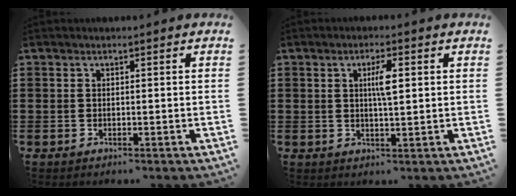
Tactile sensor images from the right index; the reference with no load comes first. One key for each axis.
{"total": 3.9, "fx": 0.8, "fy": 0.9, "fz": 3.7, "tx": -0.073, "ty": 0.008, "tz": 0.010}